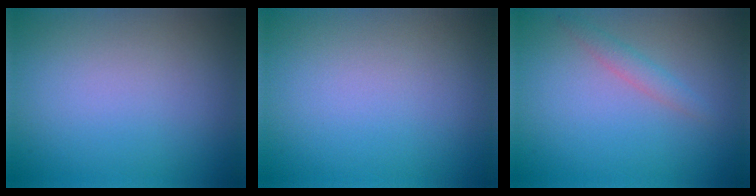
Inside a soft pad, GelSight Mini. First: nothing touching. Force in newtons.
{"total": 0.0}
{"total": 1.3, "press": 1.3, "slide": 0.1}